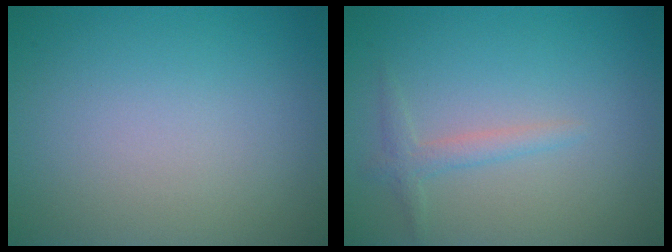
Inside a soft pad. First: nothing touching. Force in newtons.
{"total": 1.5, "press": 1.5, "slide": 0.1}